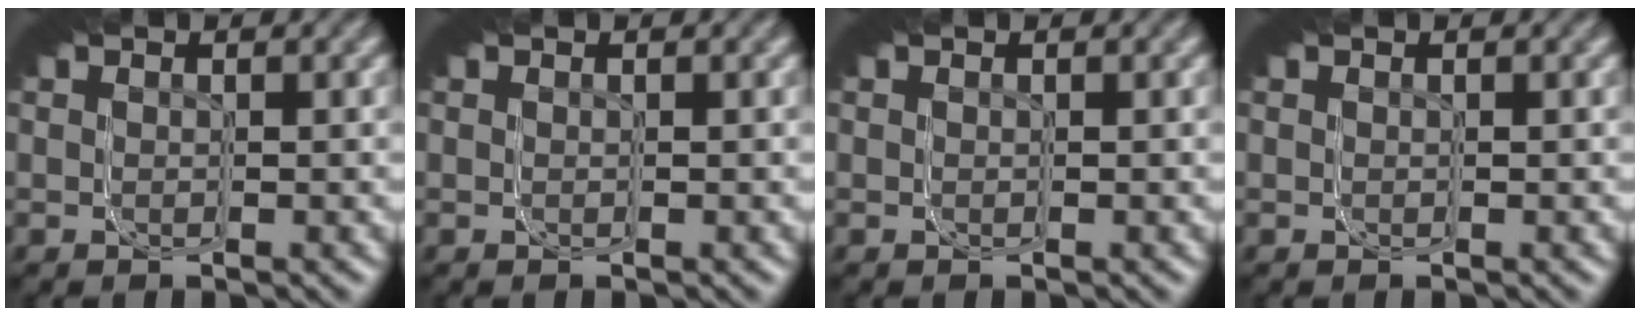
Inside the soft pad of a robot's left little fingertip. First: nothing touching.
{"total": 0.0}
{"total": 0.0}
{"total": 0.0}